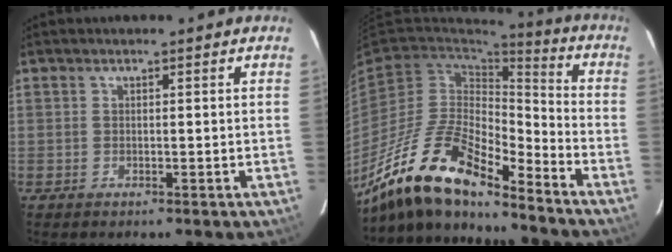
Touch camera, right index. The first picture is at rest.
{"total": 18.6, "force": [-14.5, 4.9, 10.5], "torque": [-0.208, -0.019, -0.278]}